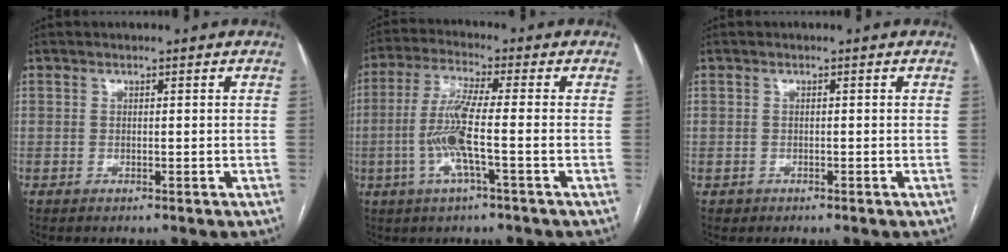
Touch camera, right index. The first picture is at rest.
{"total": 8.6, "force": [-1.9, -0.1, 8.4], "torque": [-0.175, 0.000, -0.042]}
{"total": 0.8, "force": [-0.4, 0.7, -0.1], "torque": [-0.001, 0.005, -0.007]}